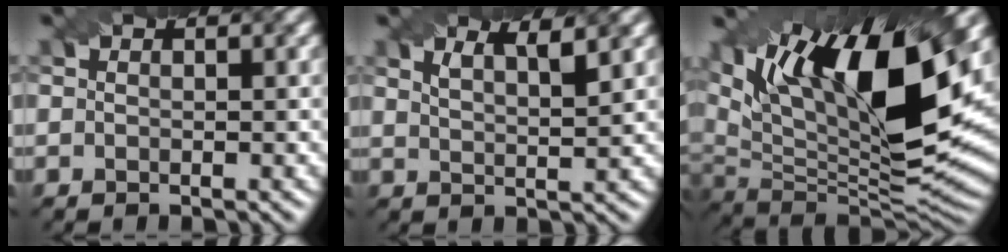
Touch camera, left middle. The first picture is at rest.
{"total": 3.5, "force": [2.3, 1.0, 2.5], "torque": [-0.022, 0.012, 0.021]}
{"total": 16.6, "force": [7.5, 6.1, 13.5], "torque": [-0.238, 0.012, 0.129]}